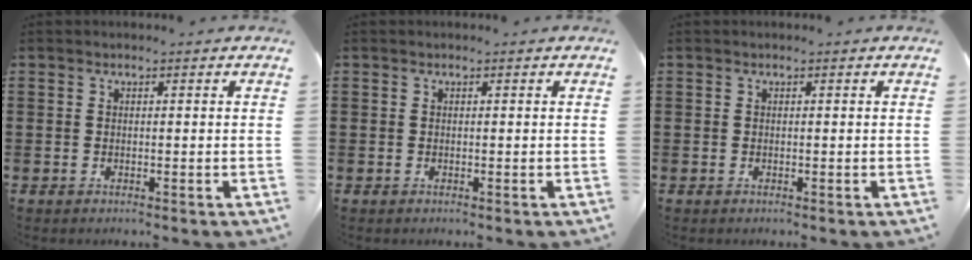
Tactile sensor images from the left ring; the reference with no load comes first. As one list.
[{"total": 0.0}, {"total": 0.0}]